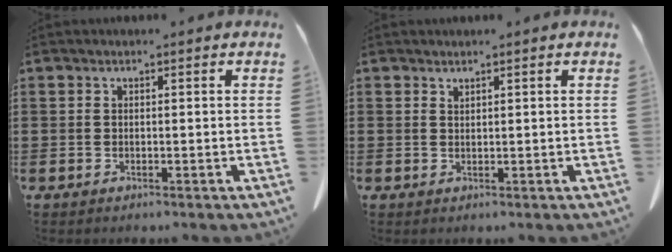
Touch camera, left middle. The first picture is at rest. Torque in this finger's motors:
{"motor_torque": [-0.96, 1.18, -0.47, -0.21]}